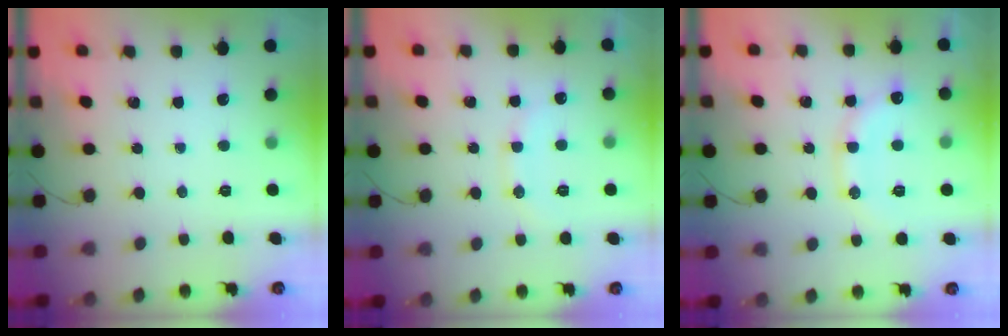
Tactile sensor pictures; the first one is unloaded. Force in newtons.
{"total": 9.7, "press": 9.7, "slide": 1.1}
{"total": 14.3, "press": 14.2, "slide": 1.1}